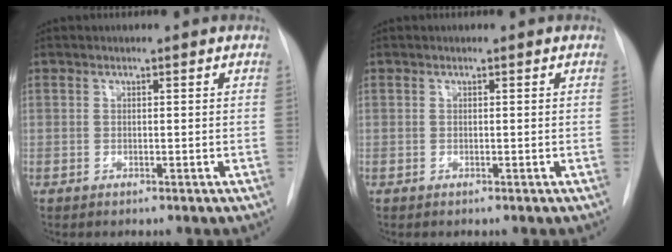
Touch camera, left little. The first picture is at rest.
{"total": 0.0}